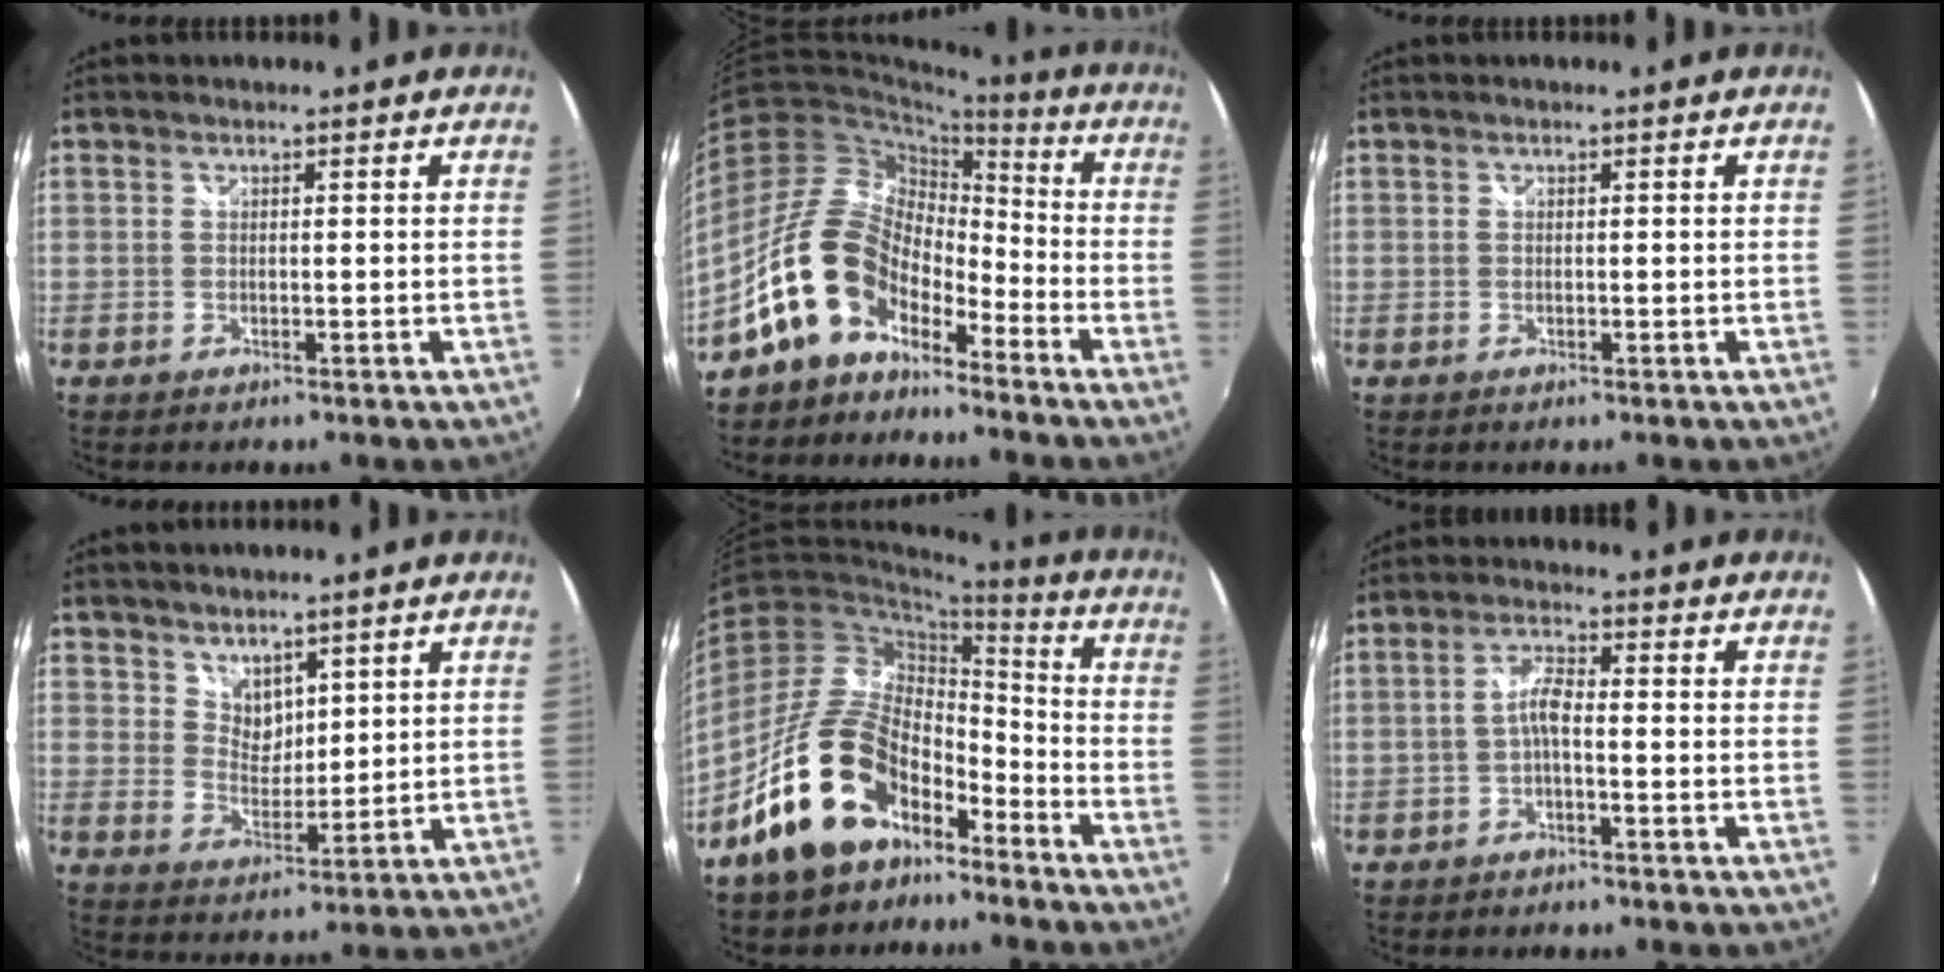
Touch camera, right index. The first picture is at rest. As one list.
[{"total": 13.2, "force": [-9.0, 7.1, 6.5], "torque": [-0.121, 0.026, -0.174]}, {"total": 0.0}, {"total": 5.0, "force": [3.8, 3.0, 1.4], "torque": [-0.011, -0.001, 0.073]}, {"total": 16.7, "force": [-11.3, 8.8, 8.5], "torque": [-0.165, 0.027, -0.183]}, {"total": 3.3, "force": [-1.4, 0.8, 2.9], "torque": [-0.063, 0.009, -0.030]}]